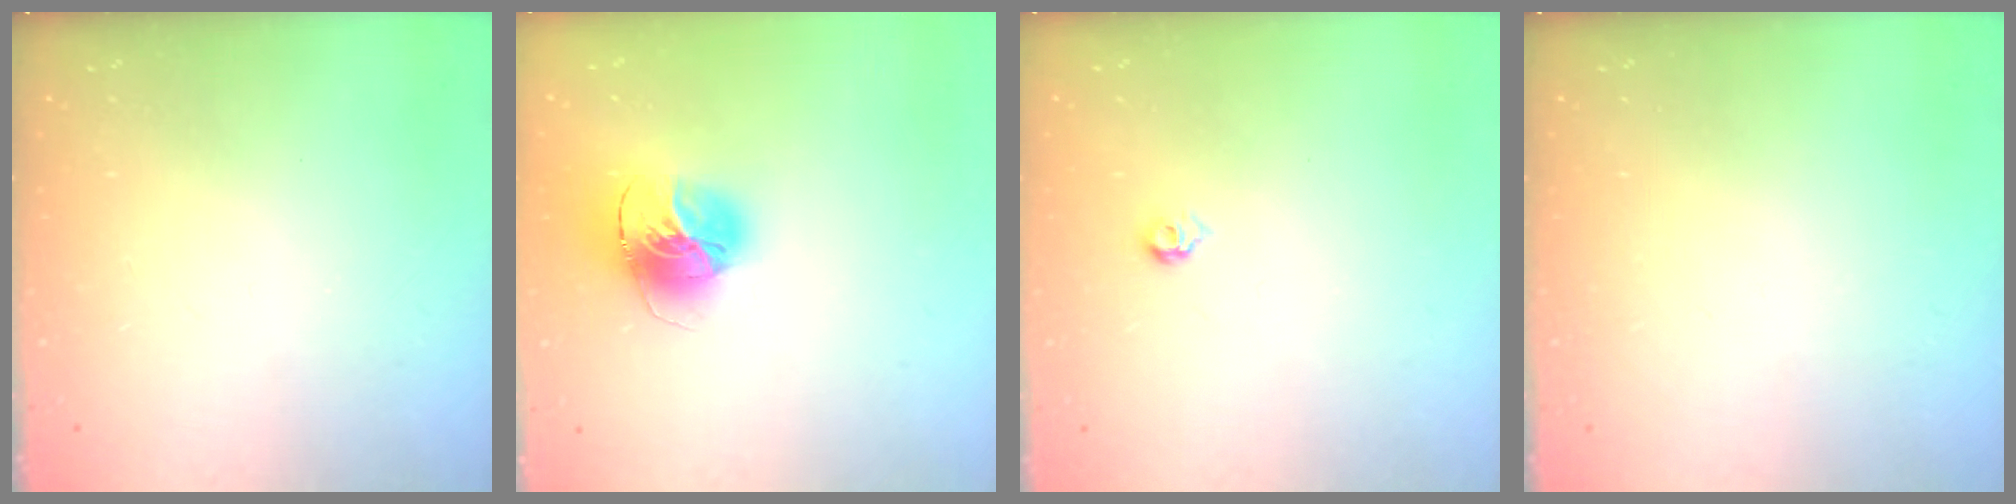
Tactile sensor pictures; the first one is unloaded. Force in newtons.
{"total": 16.1, "press": 16.0, "slide": 1.7}
{"total": 4.2, "press": 4.1, "slide": 0.8}
{"total": 0.0}